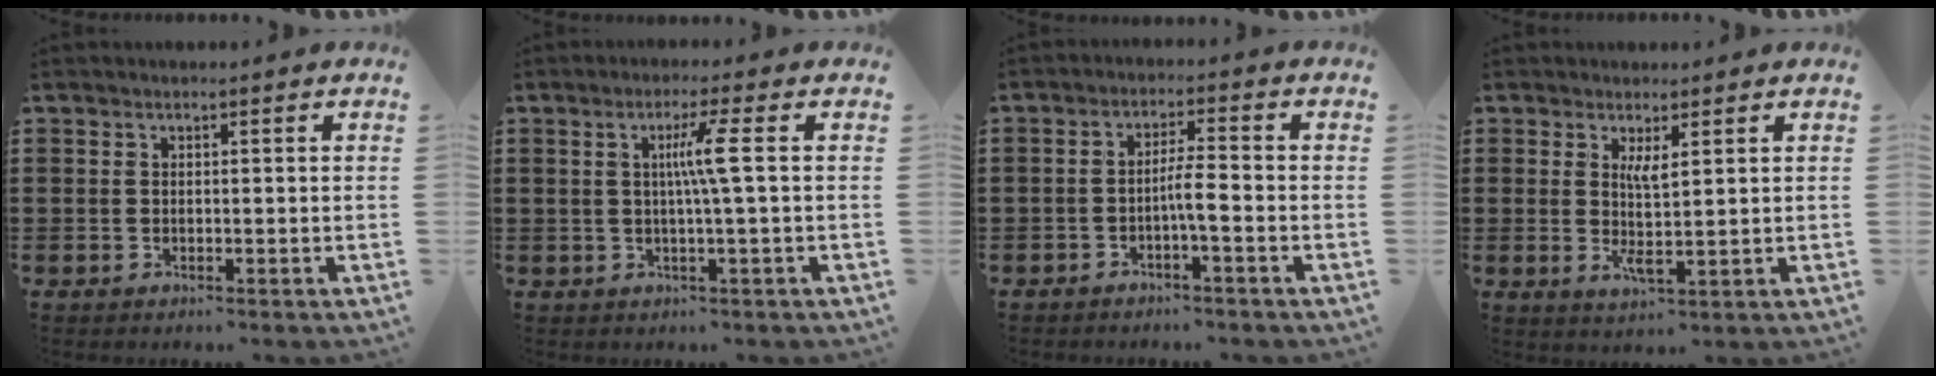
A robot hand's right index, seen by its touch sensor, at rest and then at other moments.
{"total": 4.6, "force": [0.4, -0.7, 4.6], "torque": [-0.087, -0.006, -0.001]}
{"total": 3.7, "force": [-1.5, 0.2, 3.4], "torque": [-0.061, 0.000, -0.029]}
{"total": 3.1, "force": [1.0, 0.5, 2.9], "torque": [-0.059, -0.005, 0.017]}